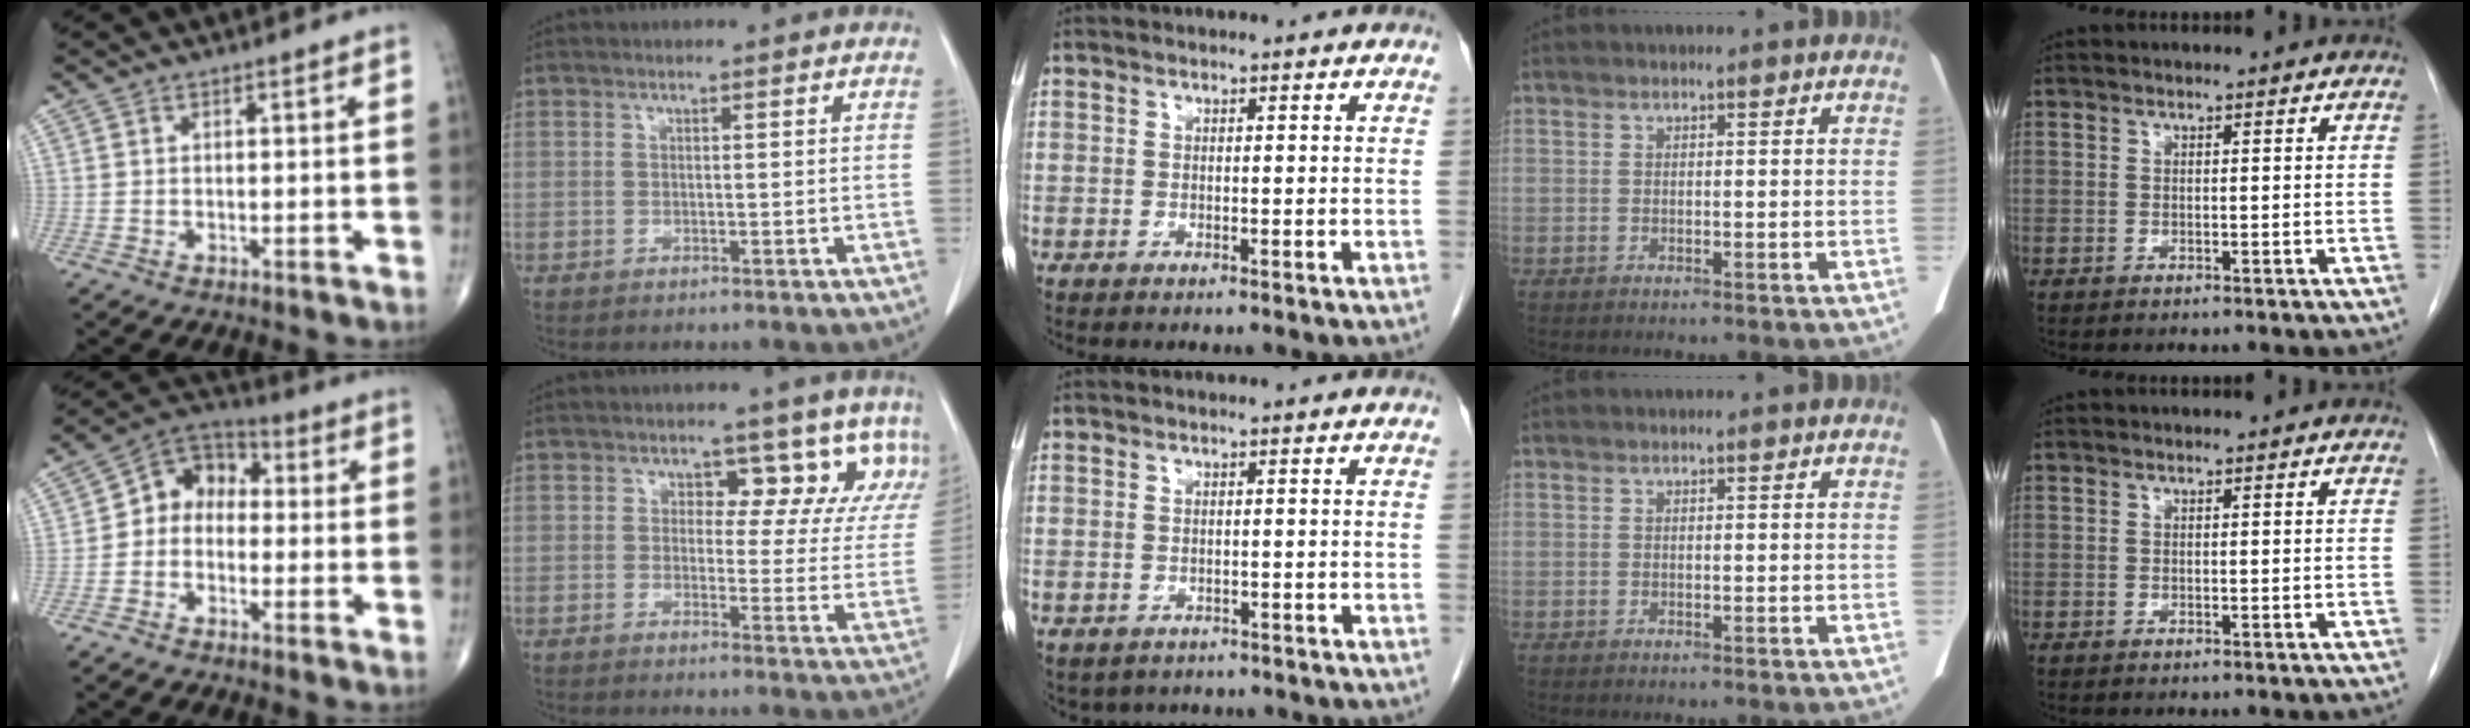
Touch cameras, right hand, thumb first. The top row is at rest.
{"thumb": {"total": 8.2, "force": [-0.8, 6.6, 4.8], "torque": [-0.044, 0.037, -0.038]}, "index": {"total": 8.6, "force": [5.7, 5.2, 3.7], "torque": [-0.016, -0.006, 0.046]}, "middle": {"total": 5.0, "force": [-4.0, 2.7, 1.1], "torque": [-0.006, 0.007, -0.046]}}